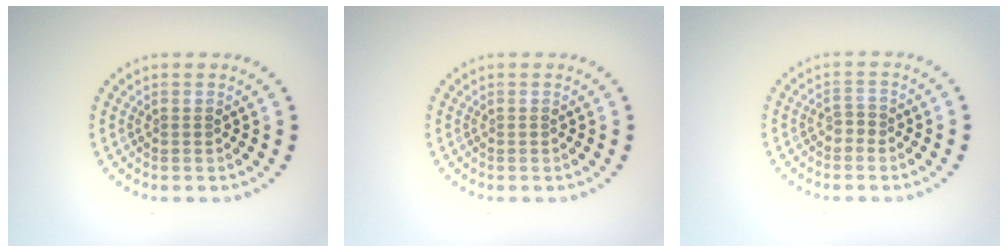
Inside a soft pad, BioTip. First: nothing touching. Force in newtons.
{"total": 0.0}
{"total": 1.0, "press": 0.8, "slide": 0.5}